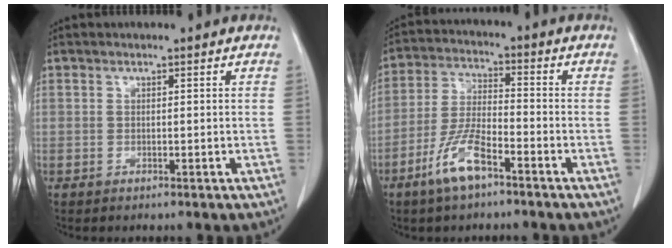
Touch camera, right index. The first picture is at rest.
{"total": 8.3, "force": [-5.0, 2.0, 6.3], "torque": [-0.136, -0.005, -0.099]}